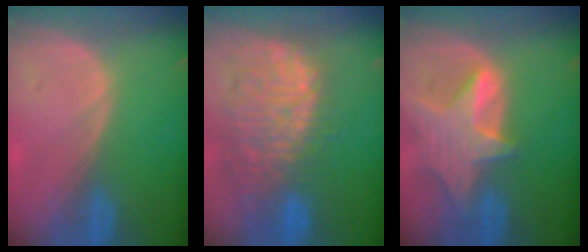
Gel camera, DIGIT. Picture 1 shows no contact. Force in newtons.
{"total": 12.7, "press": 11.1, "slide": 6.1}
{"total": 8.4, "press": 7.6, "slide": 3.5}